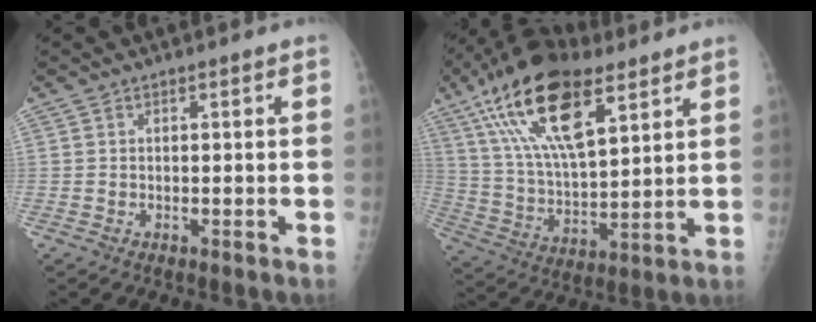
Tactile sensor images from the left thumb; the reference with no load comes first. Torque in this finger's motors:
{"motor_torque": [0.93, 0.48, 1.99, -0.78, 0.28]}